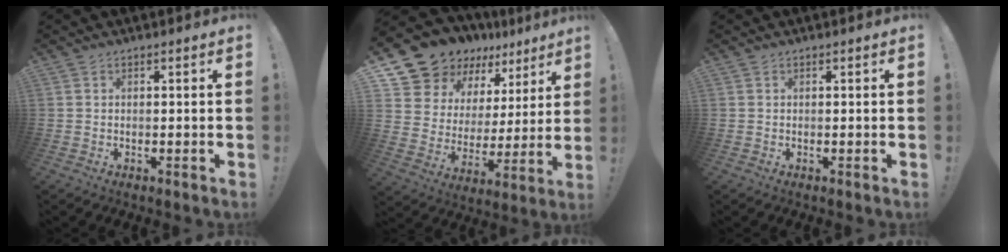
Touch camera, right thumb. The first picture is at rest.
{"total": 14.6, "force": [13.0, 6.3, 2.1], "torque": [-0.055, -0.114, 0.250]}
{"total": 0.0}